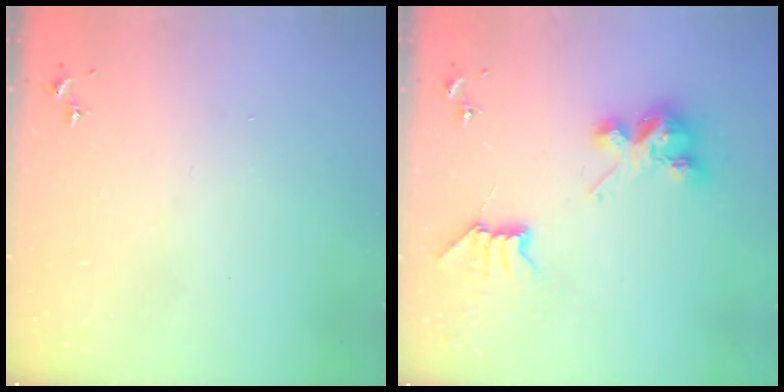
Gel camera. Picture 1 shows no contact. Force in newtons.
{"total": 7.7, "press": 7.7, "slide": 0.2}